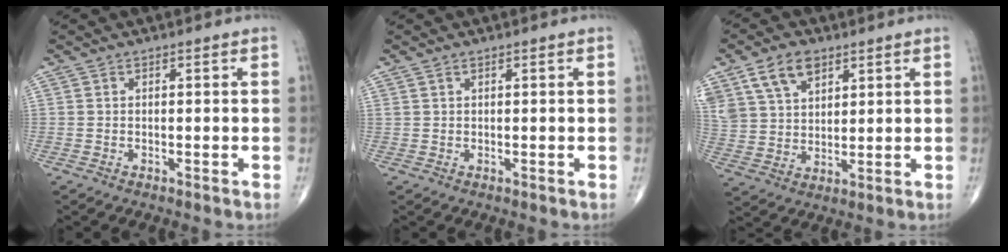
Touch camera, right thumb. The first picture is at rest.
{"total": 0.6, "force": [0.5, 0.3, 0.3], "torque": [-0.008, 0.004, 0.011]}
{"total": 10.6, "force": [6.1, 6.5, 5.8], "torque": [-0.096, -0.015, 0.124]}